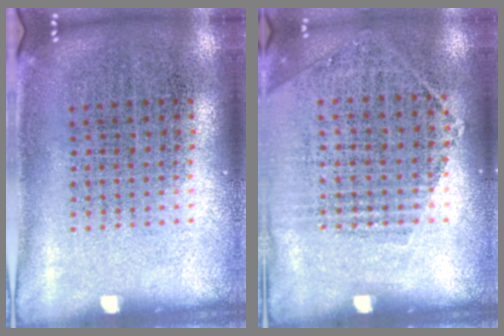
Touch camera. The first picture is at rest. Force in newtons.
{"total": 1.1, "press": 0.9, "slide": 0.5}